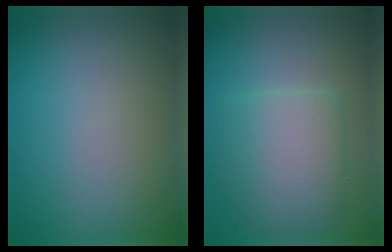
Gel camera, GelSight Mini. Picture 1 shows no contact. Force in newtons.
{"total": 4.8, "press": 4.8, "slide": 0.3}